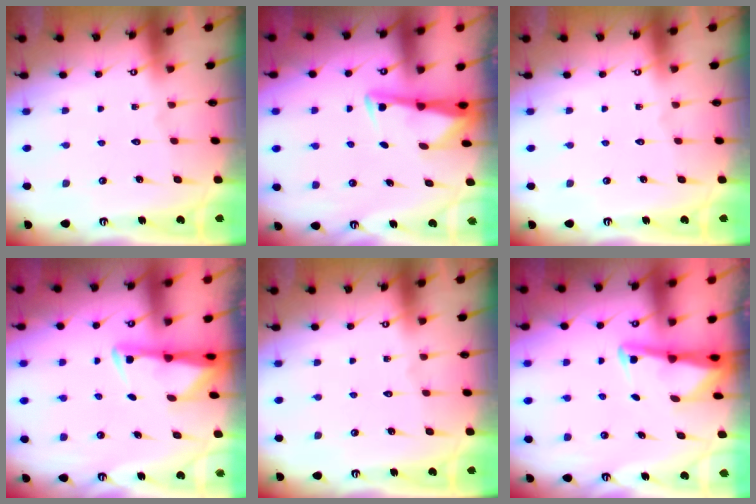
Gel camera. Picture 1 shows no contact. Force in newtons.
{"total": 3.0, "press": 3.0, "slide": 0.3}
{"total": 0.0}
{"total": 3.0, "press": 2.9, "slide": 0.5}
{"total": 0.0}
{"total": 2.9, "press": 2.9, "slide": 0.3}